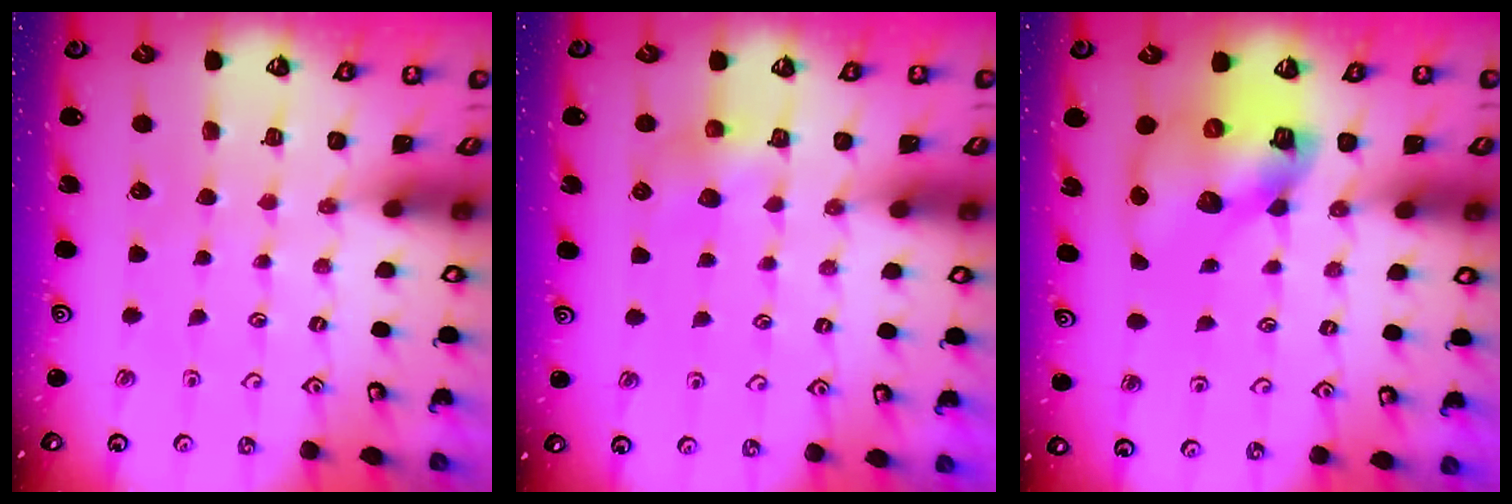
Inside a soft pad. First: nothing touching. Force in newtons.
{"total": 4.8, "press": 4.7, "slide": 0.4}
{"total": 13.1, "press": 12.9, "slide": 2.0}